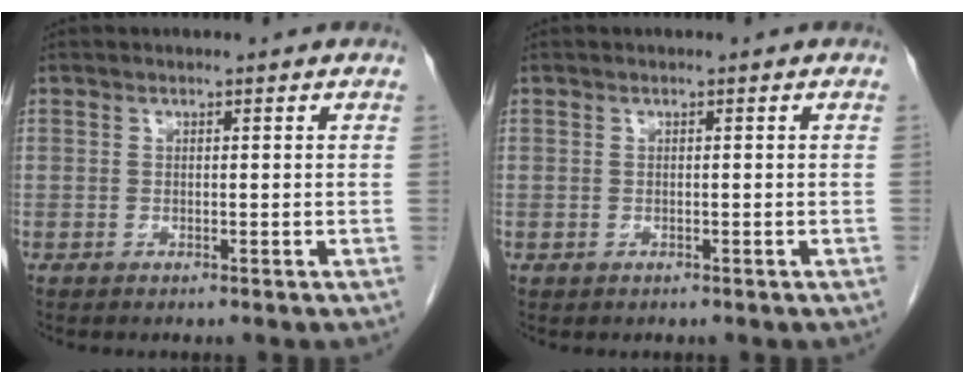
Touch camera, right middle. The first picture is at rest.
{"total": 0.0}